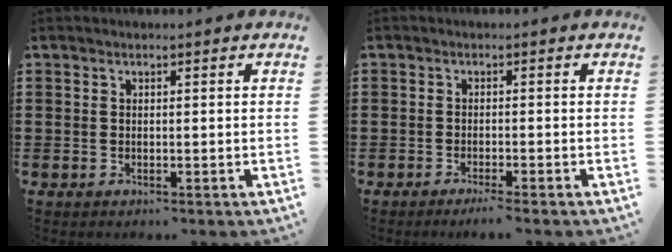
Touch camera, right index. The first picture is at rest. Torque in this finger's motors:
{"motor_torque": [-0.06, 0.06, 0.01, 0.00]}